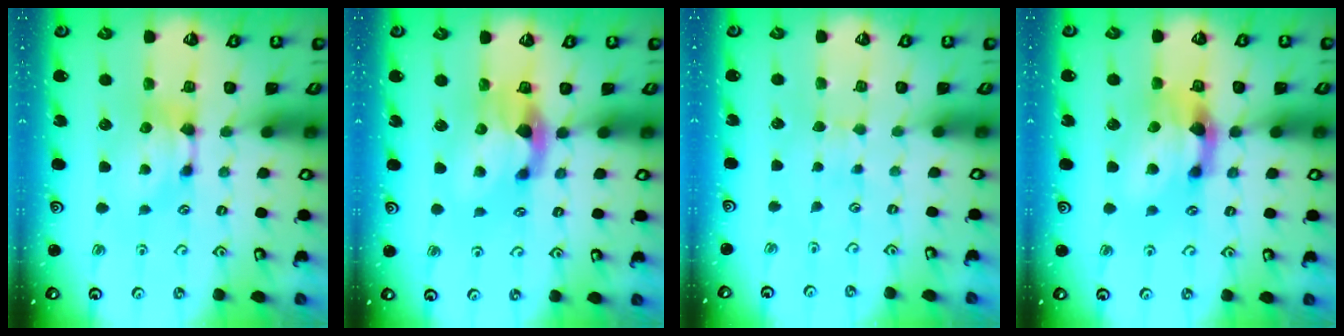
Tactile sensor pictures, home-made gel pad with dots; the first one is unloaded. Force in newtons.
{"total": 2.8, "press": 2.5, "slide": 1.3}
{"total": 2.8, "press": 2.8, "slide": 0.2}
{"total": 4.0, "press": 3.6, "slide": 1.8}